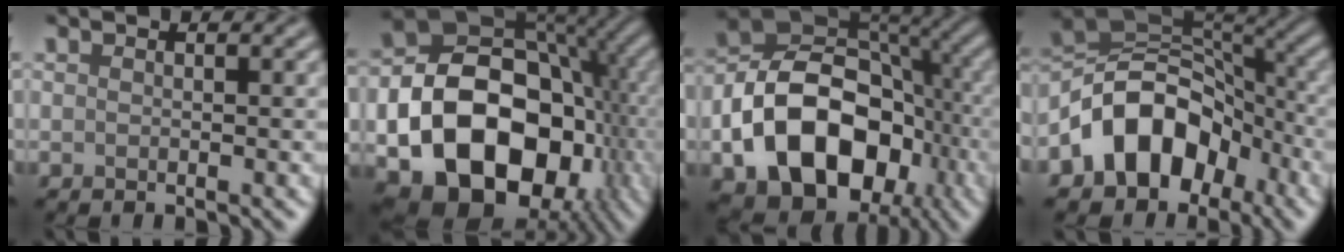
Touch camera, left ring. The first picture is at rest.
{"total": 19.5, "force": [-5.2, 14.3, 12.1], "torque": [-0.186, -0.033, -0.090]}
{"total": 14.1, "force": [-4.6, 9.9, 8.9], "torque": [-0.149, -0.009, -0.080]}
{"total": 9.5, "force": [-4.5, 6.7, 5.1], "torque": [-0.064, 0.015, -0.093]}